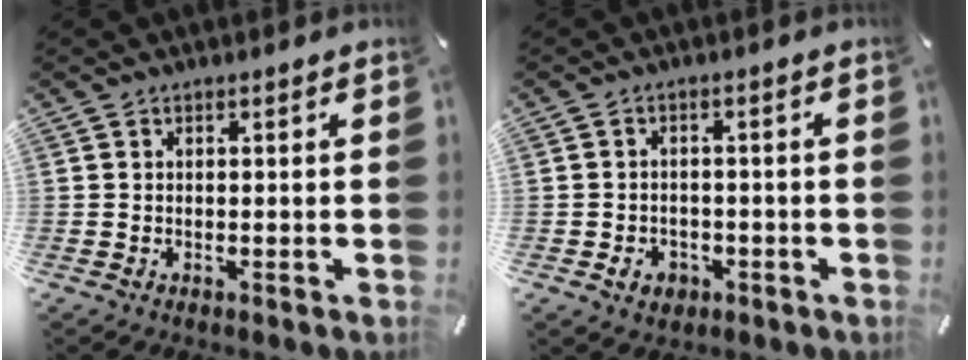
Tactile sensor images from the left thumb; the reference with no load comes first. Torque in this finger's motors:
{"motor_torque": [0.53, 0.60, 0.06, -0.16, -0.01]}